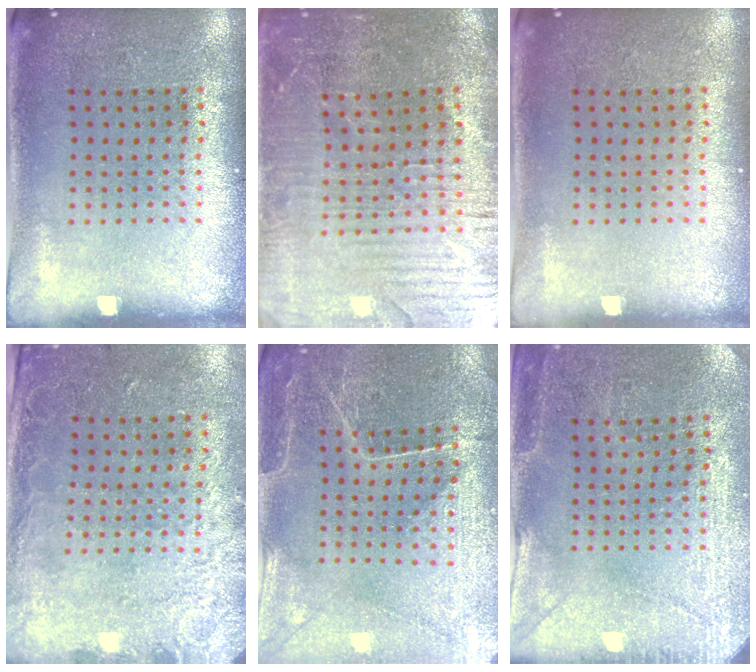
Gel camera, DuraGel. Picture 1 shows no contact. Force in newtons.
{"total": 3.1, "press": 3.1, "slide": 0.6}
{"total": 0.0}
{"total": 2.6, "press": 1.9, "slide": 1.8}
{"total": 1.1, "press": 1.0, "slide": 0.4}
{"total": 2.8, "press": 2.7, "slide": 0.9}